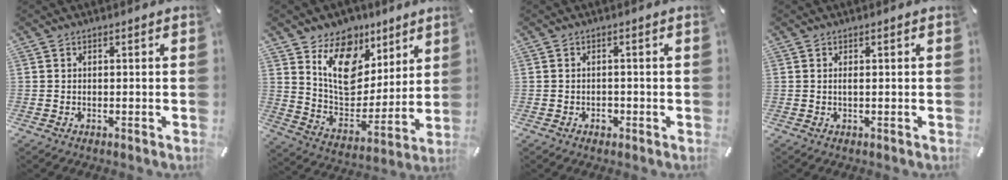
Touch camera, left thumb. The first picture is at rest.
{"total": 14.1, "force": [7.3, 10.8, 5.6], "torque": [-0.085, -0.055, 0.138]}
{"total": 1.9, "force": [-0.6, 1.5, 1.1], "torque": [-0.021, 0.002, -0.012]}
{"total": 1.1, "force": [0.1, 0.1, 1.0], "torque": [-0.021, -0.003, 0.001]}